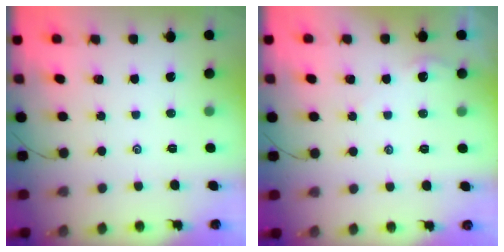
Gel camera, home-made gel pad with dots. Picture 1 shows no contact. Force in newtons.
{"total": 0.6, "press": 0.5, "slide": 0.3}